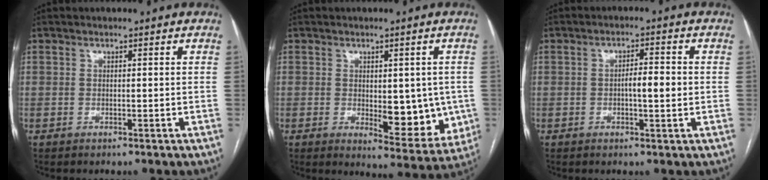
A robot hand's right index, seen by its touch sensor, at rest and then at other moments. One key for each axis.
{"total": 10.0, "fx": -1.0, "fy": 4.5, "fz": 8.9, "tx": -0.098, "ty": -0.011, "tz": 0.000}
{"total": 3.9, "fx": -0.3, "fy": 0.7, "fz": 3.8, "tx": -0.063, "ty": 0.003, "tz": -0.005}